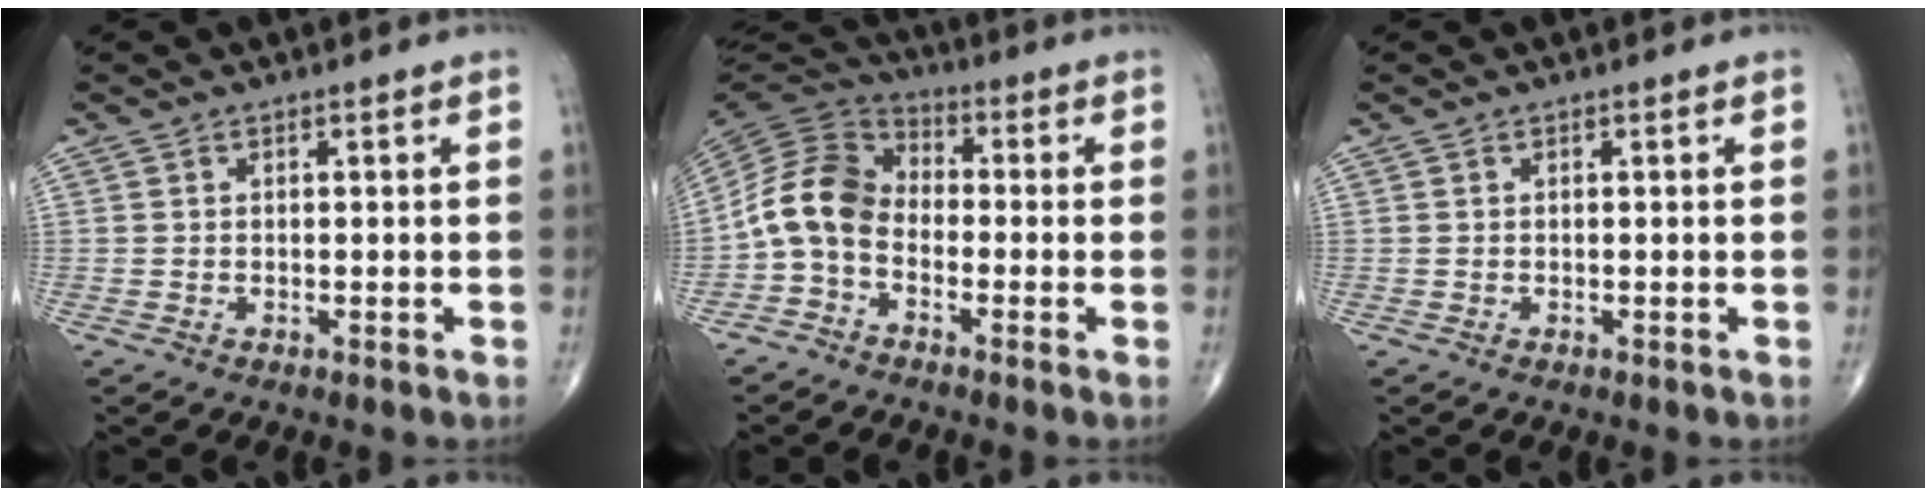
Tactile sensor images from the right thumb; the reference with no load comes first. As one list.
[{"total": 9.6, "force": [-2.6, 6.8, 6.2], "torque": [-0.113, 0.046, -0.070]}, {"total": 0.0}]